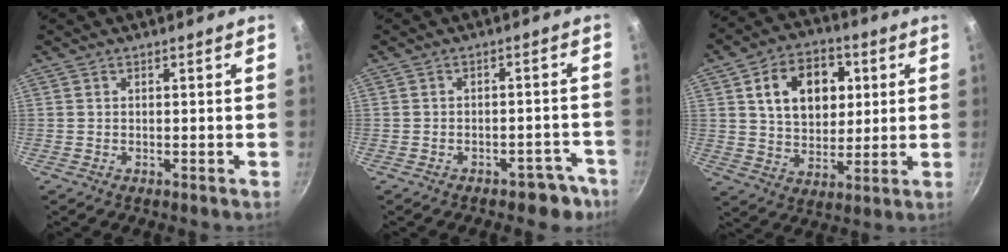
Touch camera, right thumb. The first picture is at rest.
{"total": 5.6, "force": [-3.8, 3.5, 2.2], "torque": [0.013, 0.052, -0.023]}
{"total": 15.3, "force": [4.0, 11.0, 9.9], "torque": [-0.116, -0.002, 0.063]}